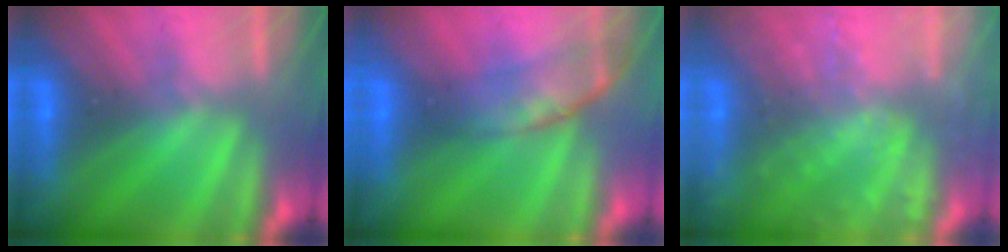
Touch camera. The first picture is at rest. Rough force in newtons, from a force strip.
{"total": 2.6}
{"total": 9.4}